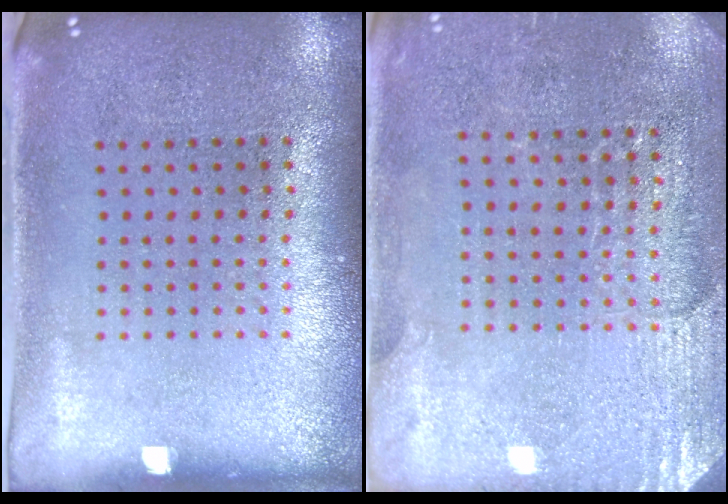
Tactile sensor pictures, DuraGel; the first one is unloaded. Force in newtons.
{"total": 2.8, "press": 2.7, "slide": 0.8}